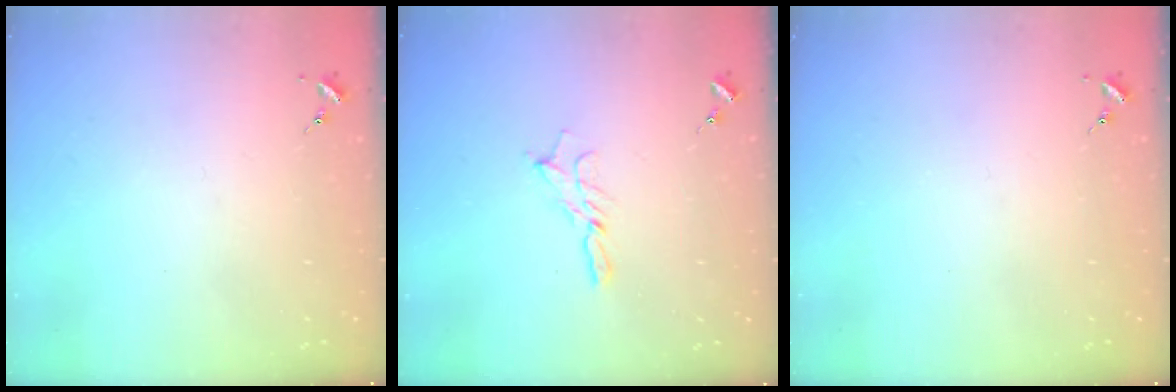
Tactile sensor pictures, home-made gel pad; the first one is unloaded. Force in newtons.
{"total": 5.8, "press": 5.8, "slide": 0.3}
{"total": 0.0}